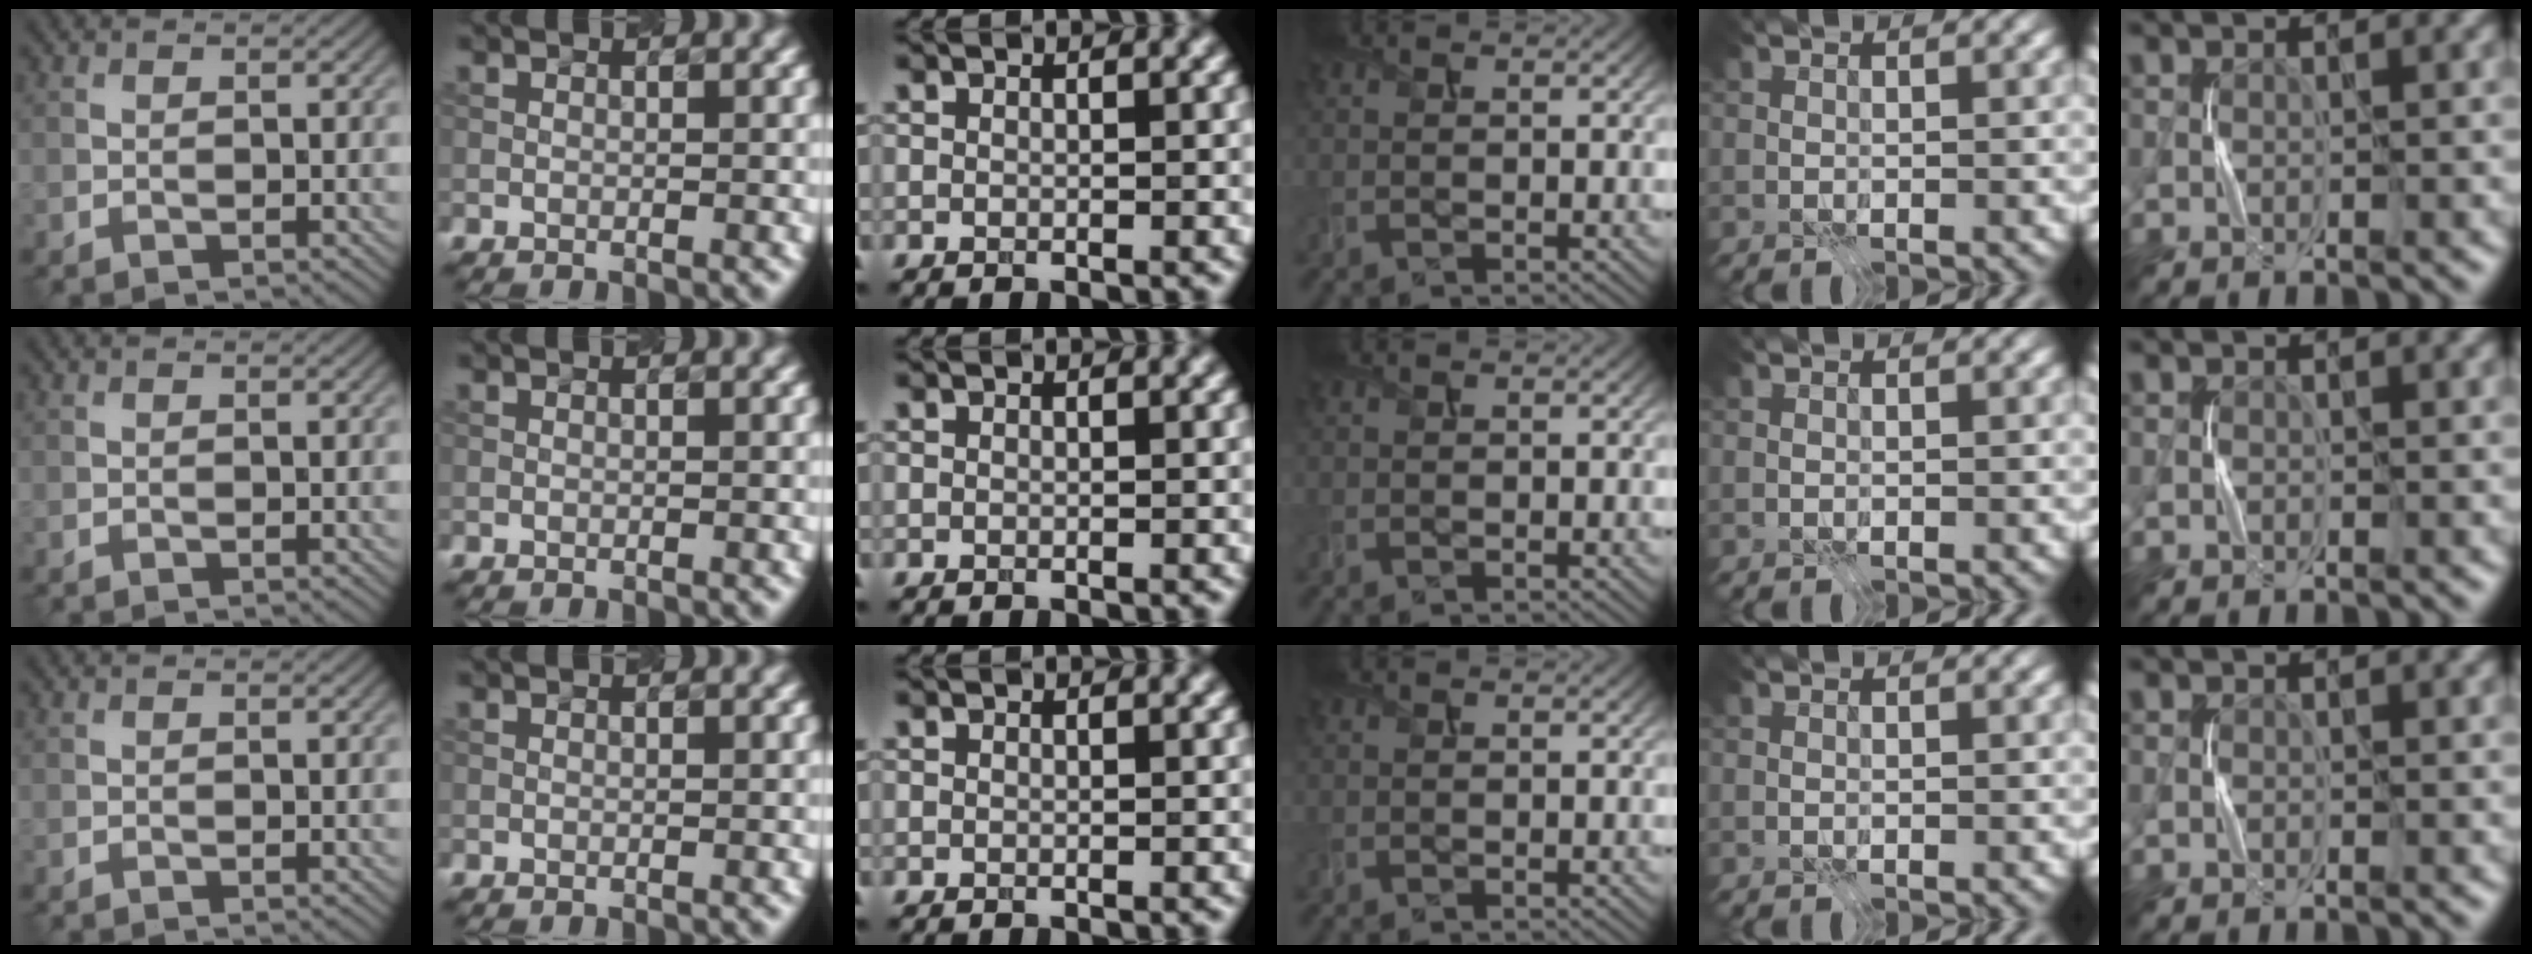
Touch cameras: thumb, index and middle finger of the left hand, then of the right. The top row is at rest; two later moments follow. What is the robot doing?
{"motion": "press", "object": "gel pad"}